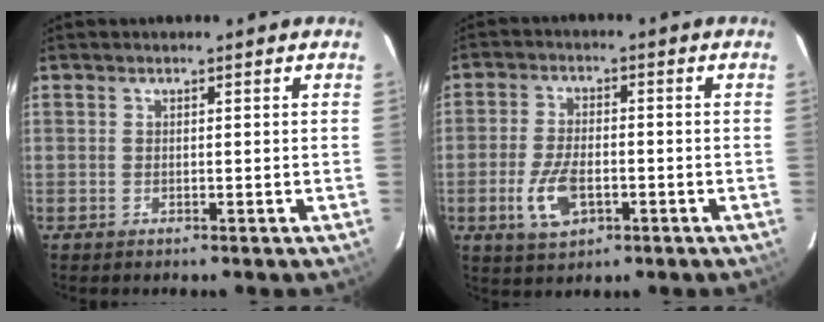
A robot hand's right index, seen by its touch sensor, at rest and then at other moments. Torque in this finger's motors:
{"motor_torque": [0.05, -0.05, 0.15, 0.04]}